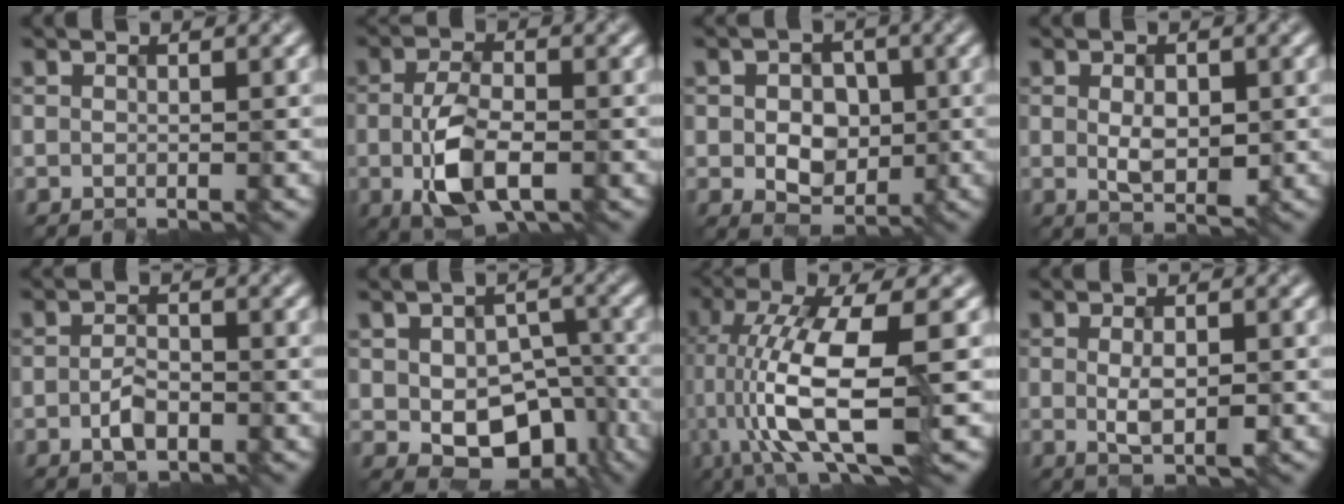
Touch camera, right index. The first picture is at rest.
{"total": 5.9, "force": [-1.9, 2.9, 4.7], "torque": [-0.105, -0.012, -0.027]}
{"total": 4.7, "force": [-0.5, 3.6, 3.0], "torque": [-0.050, -0.003, 0.000]}
{"total": 2.9, "force": [-0.4, 1.6, 2.4], "torque": [-0.050, -0.003, 0.003]}
{"total": 2.5, "force": [-1.4, 1.3, 1.6], "torque": [-0.035, -0.002, -0.019]}
{"total": 9.1, "force": [-2.6, 6.1, 6.3], "torque": [-0.087, -0.019, -0.016]}
{"total": 10.4, "force": [-2.6, 3.2, 9.6], "torque": [-0.199, -0.006, -0.043]}
{"total": 2.6, "force": [-0.7, 0.9, 2.3], "torque": [-0.051, -0.005, -0.002]}